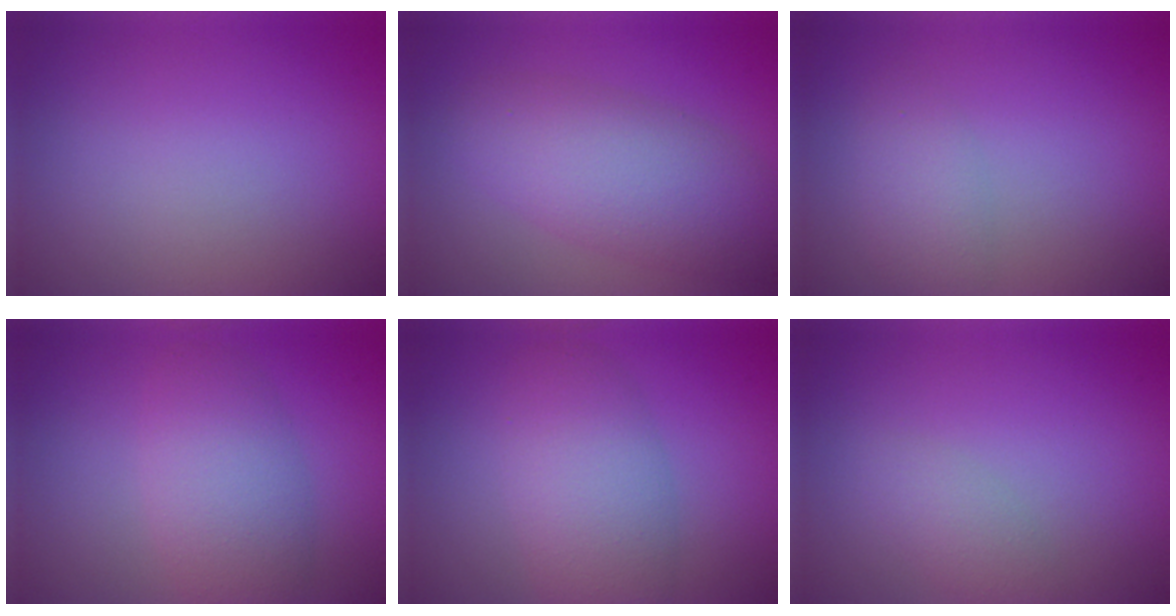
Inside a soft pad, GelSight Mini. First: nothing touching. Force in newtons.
{"total": 6.5, "press": 6.5, "slide": 0.3}
{"total": 2.4, "press": 2.4, "slide": 0.1}
{"total": 4.9, "press": 4.8, "slide": 0.2}
{"total": 5.6, "press": 5.6, "slide": 0.2}
{"total": 1.8, "press": 1.8, "slide": 0.1}